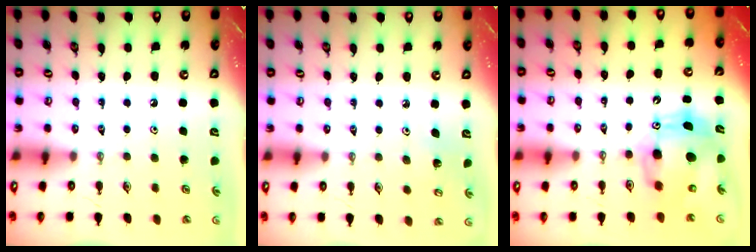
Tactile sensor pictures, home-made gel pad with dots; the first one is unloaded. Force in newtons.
{"total": 2.5, "press": 2.5, "slide": 0.2}
{"total": 11.7, "press": 11.5, "slide": 2.4}